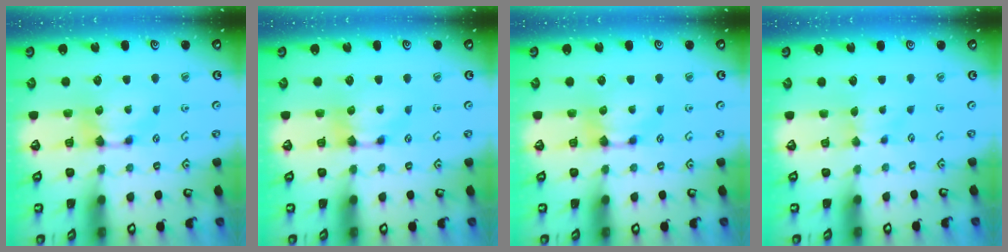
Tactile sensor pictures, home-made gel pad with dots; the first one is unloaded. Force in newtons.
{"total": 0.0}
{"total": 0.0}
{"total": 2.3, "press": 2.2, "slide": 0.6}